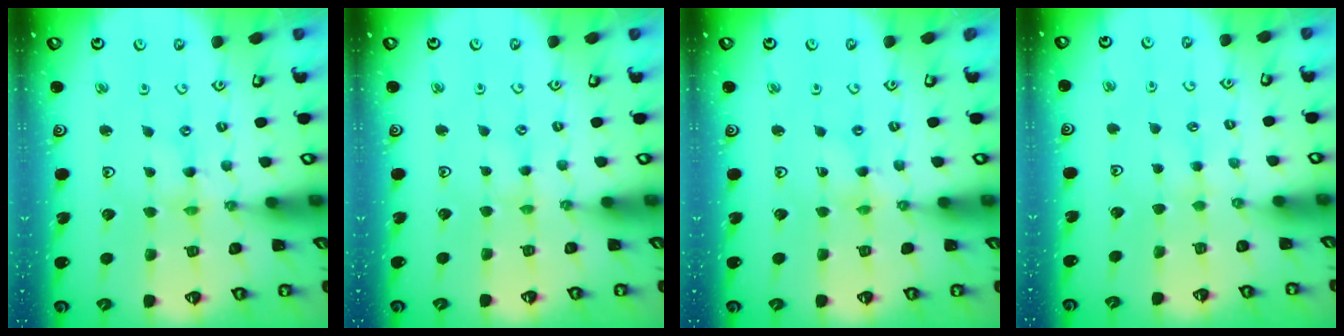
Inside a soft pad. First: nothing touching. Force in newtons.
{"total": 1.7, "press": 1.7, "slide": 0.4}
{"total": 1.3, "press": 1.3, "slide": 0.3}
{"total": 1.9, "press": 1.9, "slide": 0.3}